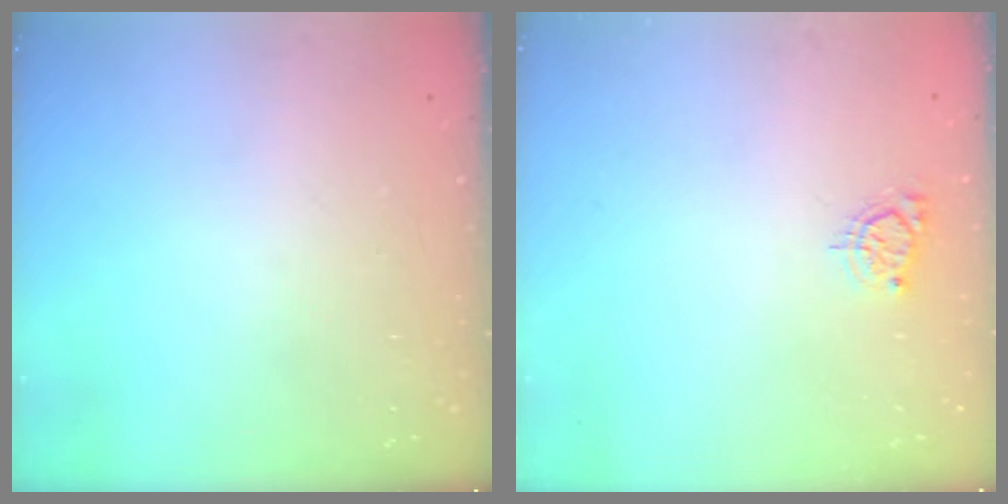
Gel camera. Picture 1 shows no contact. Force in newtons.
{"total": 3.9, "press": 3.9, "slide": 0.5}